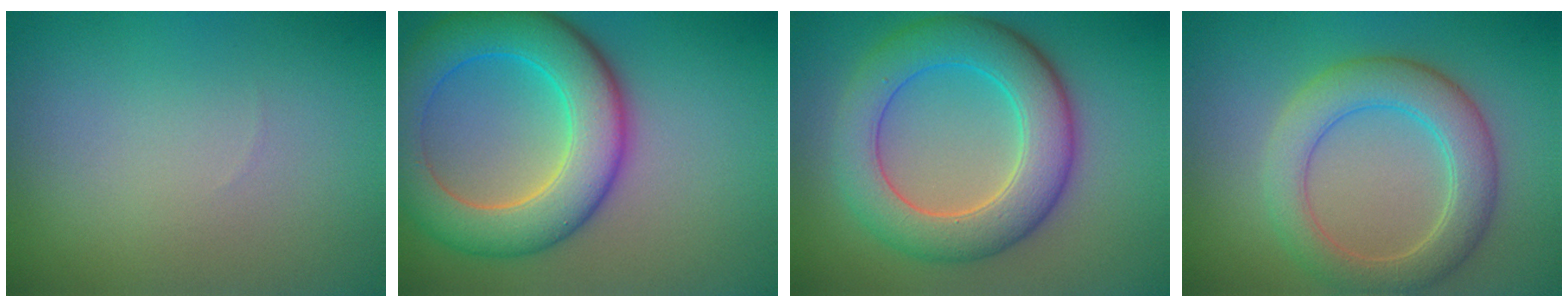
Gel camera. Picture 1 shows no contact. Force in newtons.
{"total": 8.7, "press": 8.7, "slide": 0.2}
{"total": 7.5, "press": 7.5, "slide": 0.6}
{"total": 5.2, "press": 5.2, "slide": 0.6}